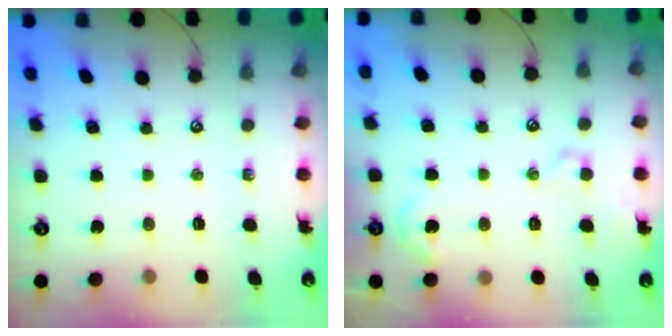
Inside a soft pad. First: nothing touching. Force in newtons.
{"total": 4.2, "press": 4.2, "slide": 0.4}